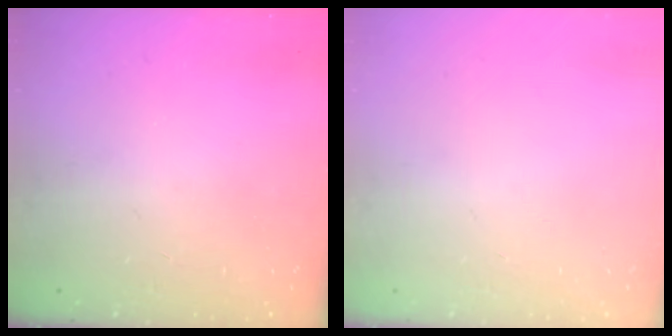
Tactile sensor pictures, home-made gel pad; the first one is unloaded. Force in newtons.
{"total": 0.0}